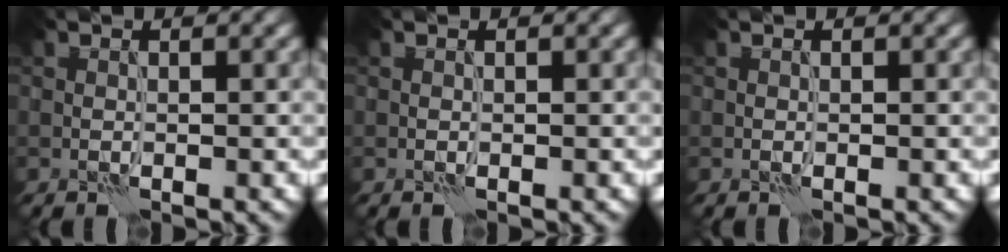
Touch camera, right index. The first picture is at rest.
{"total": 0.0}
{"total": 0.0}